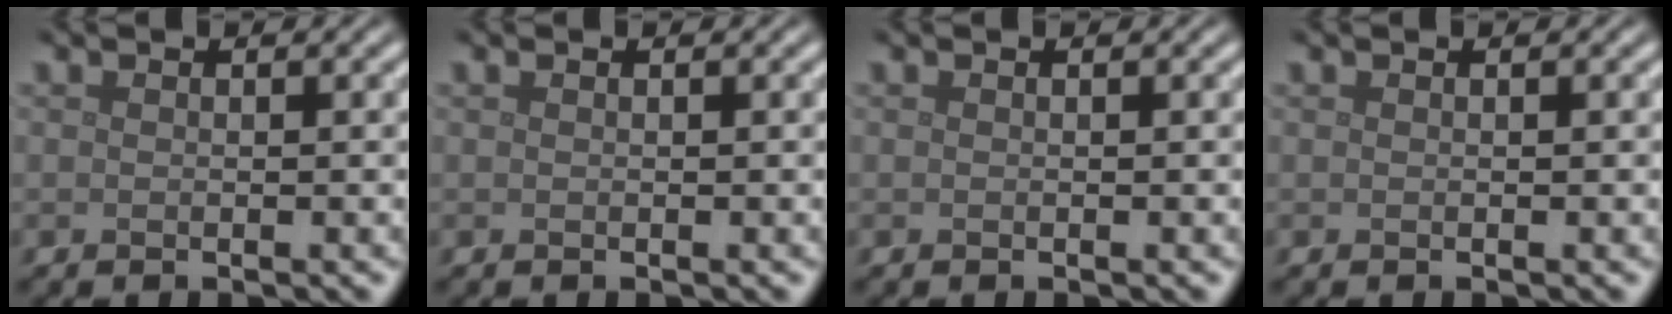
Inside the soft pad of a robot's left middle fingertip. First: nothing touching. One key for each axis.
{"total": 0.0}
{"total": 0.0}
{"total": 0.0}